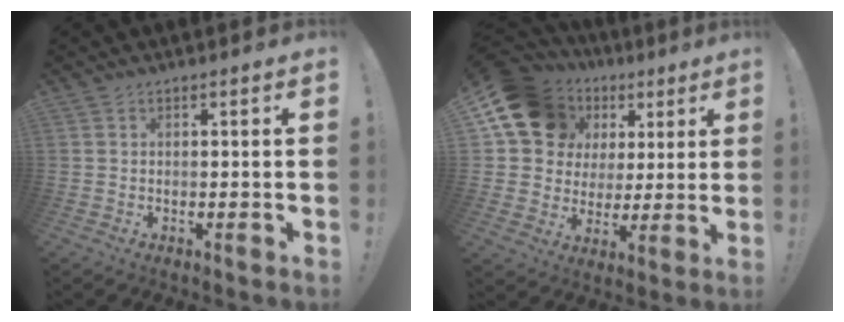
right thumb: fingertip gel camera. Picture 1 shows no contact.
{"total": 16.2, "force": [8.0, 12.6, 6.2], "torque": [-0.100, -0.045, 0.168]}